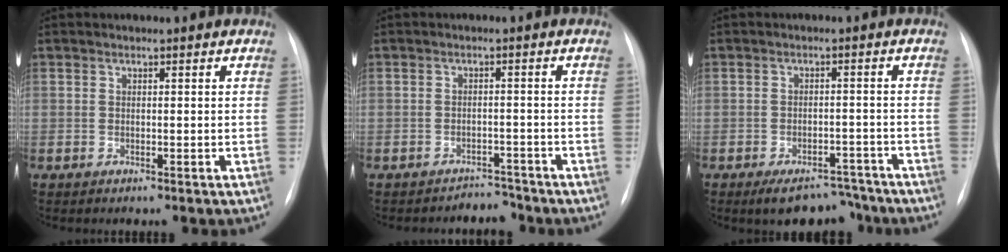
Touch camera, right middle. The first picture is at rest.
{"total": 2.7, "force": [-2.4, 0.8, -1.0], "torque": [0.019, 0.007, -0.033]}
{"total": 7.2, "force": [-6.0, 3.1, 2.3], "torque": [-0.018, 0.007, -0.087]}